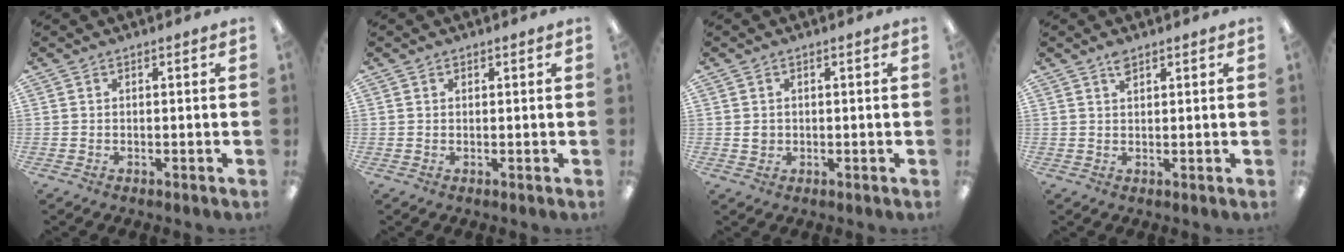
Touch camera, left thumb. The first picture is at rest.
{"total": 0.8, "force": [0.6, 0.5, 0.1], "torque": [-0.001, 0.001, 0.011]}
{"total": 1.8, "force": [0.3, 1.7, 0.7], "torque": [-0.006, 0.002, 0.001]}
{"total": 2.5, "force": [1.8, 1.1, 1.2], "torque": [-0.020, -0.003, 0.032]}